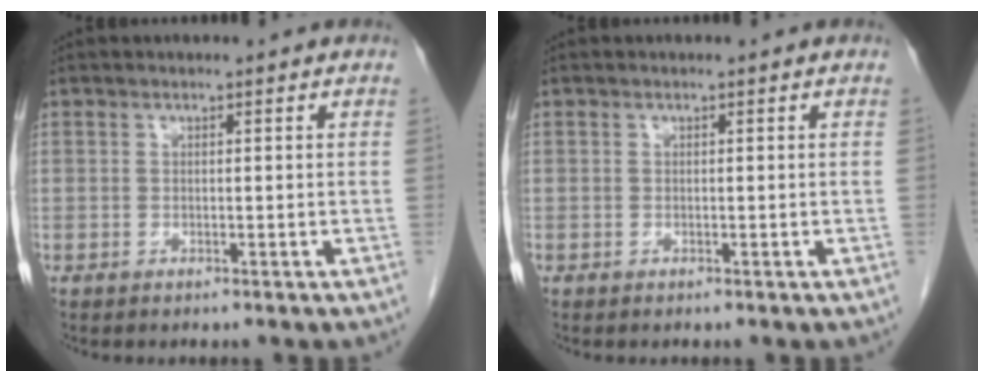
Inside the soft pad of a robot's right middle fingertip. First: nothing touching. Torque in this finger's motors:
{"motor_torque": [0.56, -0.69, 0.29, 0.06]}